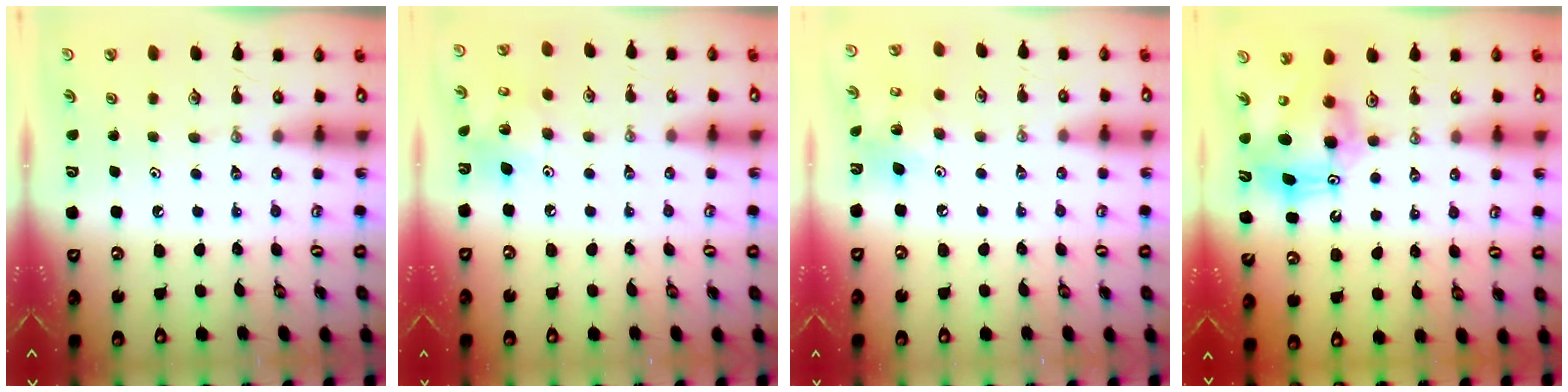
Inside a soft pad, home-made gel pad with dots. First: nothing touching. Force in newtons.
{"total": 10.6, "press": 10.6, "slide": 0.5}
{"total": 9.7, "press": 9.7, "slide": 0.6}
{"total": 11.7, "press": 11.7, "slide": 0.8}